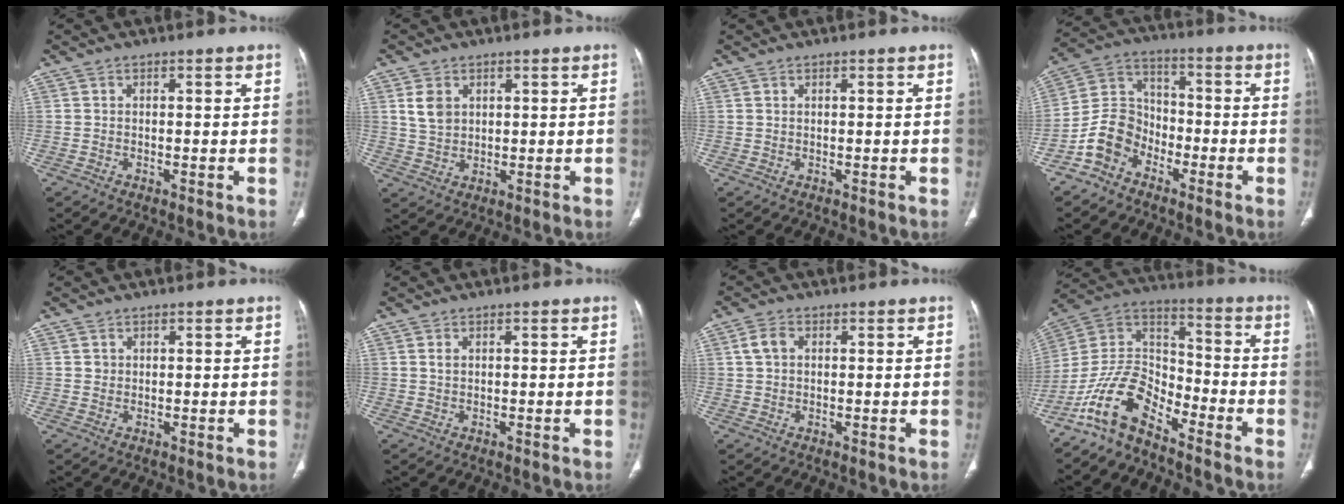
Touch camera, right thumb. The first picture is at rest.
{"total": 4.5, "force": [1.6, 3.4, 2.5], "torque": [-0.036, -0.005, 0.035]}
{"total": 0.0}
{"total": 9.5, "force": [-5.5, 7.0, 3.3], "torque": [-0.051, 0.058, -0.117]}
{"total": 0.7, "force": [0.3, 0.7, 0.0], "torque": [0.007, 0.001, 0.003]}
{"total": 0.8, "force": [0.3, 0.5, 0.5], "torque": [-0.010, 0.003, 0.005]}
{"total": 2.8, "force": [0.5, 2.0, 1.9], "torque": [-0.042, 0.009, 0.009]}
{"total": 12.3, "force": [-9.1, 5.6, 6.1], "torque": [-0.108, 0.089, -0.187]}